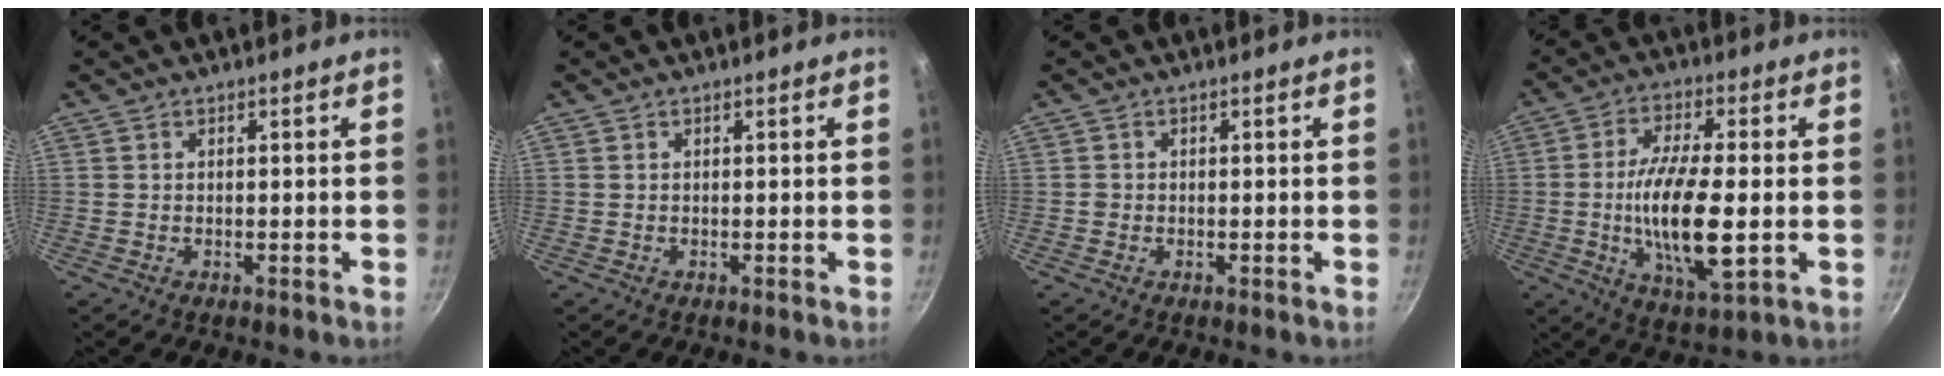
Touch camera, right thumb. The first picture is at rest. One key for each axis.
{"total": 0.0}
{"total": 0.7, "fx": -0.2, "fy": 0.6, "fz": 0.2, "tx": 0.000, "ty": 0.003, "tz": -0.004}
{"total": 15.2, "fx": -1.5, "fy": 5.0, "fz": 14.3, "tx": -0.274, "ty": -0.002, "tz": -0.031}